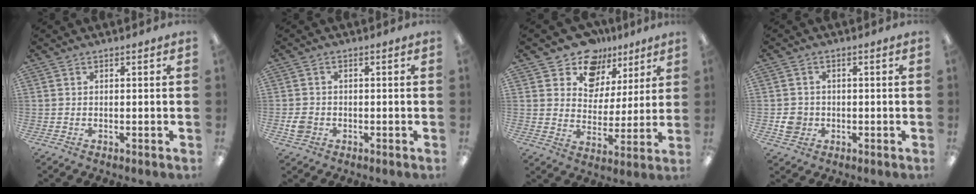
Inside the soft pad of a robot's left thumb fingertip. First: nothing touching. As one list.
[{"total": 3.3, "force": [-0.9, 2.8, 1.6], "torque": [-0.031, 0.005, -0.016]}, {"total": 11.9, "force": [9.1, 7.5, 1.9], "torque": [-0.046, -0.066, 0.172]}, {"total": 4.4, "force": [-0.8, 4.0, 1.6], "torque": [-0.011, 0.004, -0.013]}]